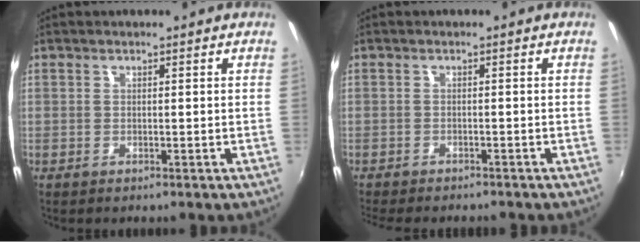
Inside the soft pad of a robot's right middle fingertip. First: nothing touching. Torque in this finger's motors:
{"motor_torque": [1.05, -1.09, 0.12, 0.05]}